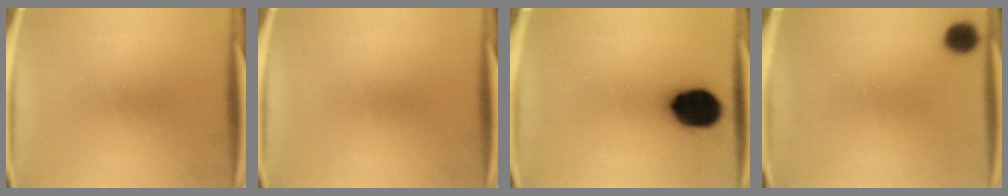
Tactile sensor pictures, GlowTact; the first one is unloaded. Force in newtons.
{"total": 0.0}
{"total": 16.0}
{"total": 4.0}